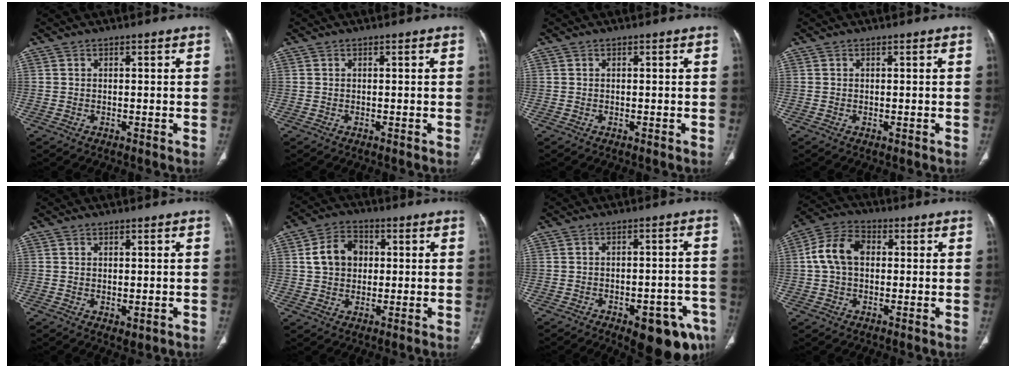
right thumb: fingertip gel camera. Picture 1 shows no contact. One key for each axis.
{"total": 0.0}
{"total": 0.0}
{"total": 0.0}
{"total": 1.7, "fx": -0.2, "fy": 1.1, "fz": 1.4, "tx": -0.020, "ty": -0.005, "tz": 0.005}
{"total": 8.6, "fx": 1.4, "fy": 6.7, "fz": 5.2, "tx": -0.072, "ty": 0.010, "tz": 0.020}
{"total": 13.3, "fx": -7.3, "fy": 5.4, "fz": 9.7, "tx": -0.077, "ty": 0.038, "tz": -0.083}
{"total": 9.3, "fx": 1.1, "fy": 6.5, "fz": 6.6, "tx": -0.126, "ty": 0.027, "tz": 0.014}